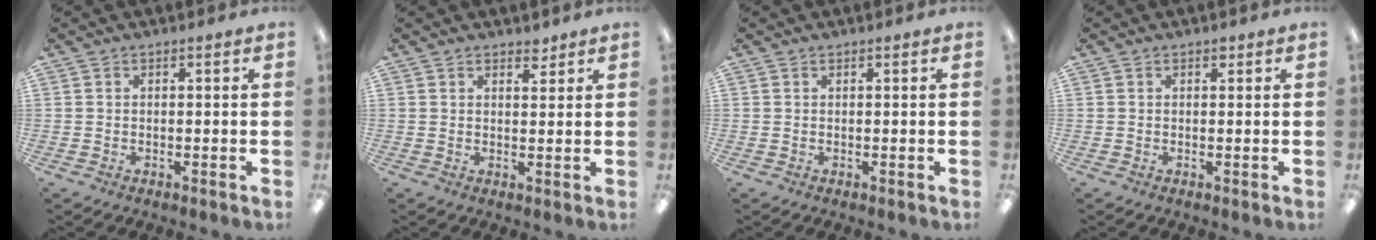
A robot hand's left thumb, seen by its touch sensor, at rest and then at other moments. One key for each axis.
{"total": 2.6, "fx": 2.3, "fy": 1.0, "fz": 0.7, "tx": 0.007, "ty": -0.017, "tz": 0.037}
{"total": 0.0}
{"total": 0.6, "fx": 0.4, "fy": 0.4, "fz": 0.2, "tx": -0.004, "ty": 0.002, "tz": 0.007}